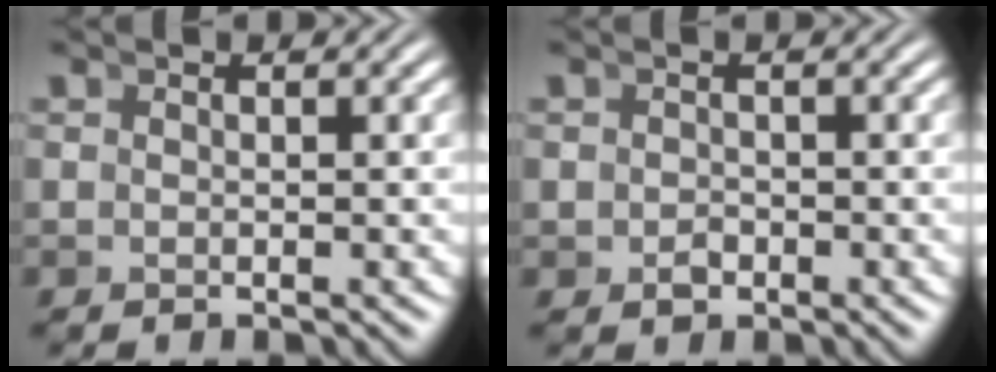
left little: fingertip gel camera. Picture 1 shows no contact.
{"total": 0.6, "force": [-0.4, 0.3, 0.2], "torque": [0.008, -0.002, -0.003]}